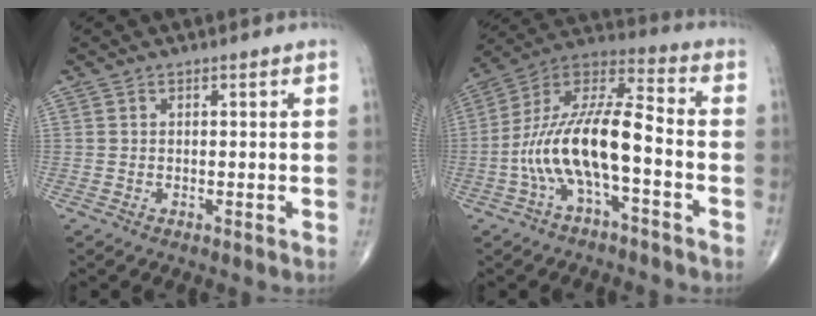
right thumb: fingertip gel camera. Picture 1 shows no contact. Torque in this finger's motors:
{"motor_torque": [1.07, 0.96, 1.78, -0.39, 0.52]}